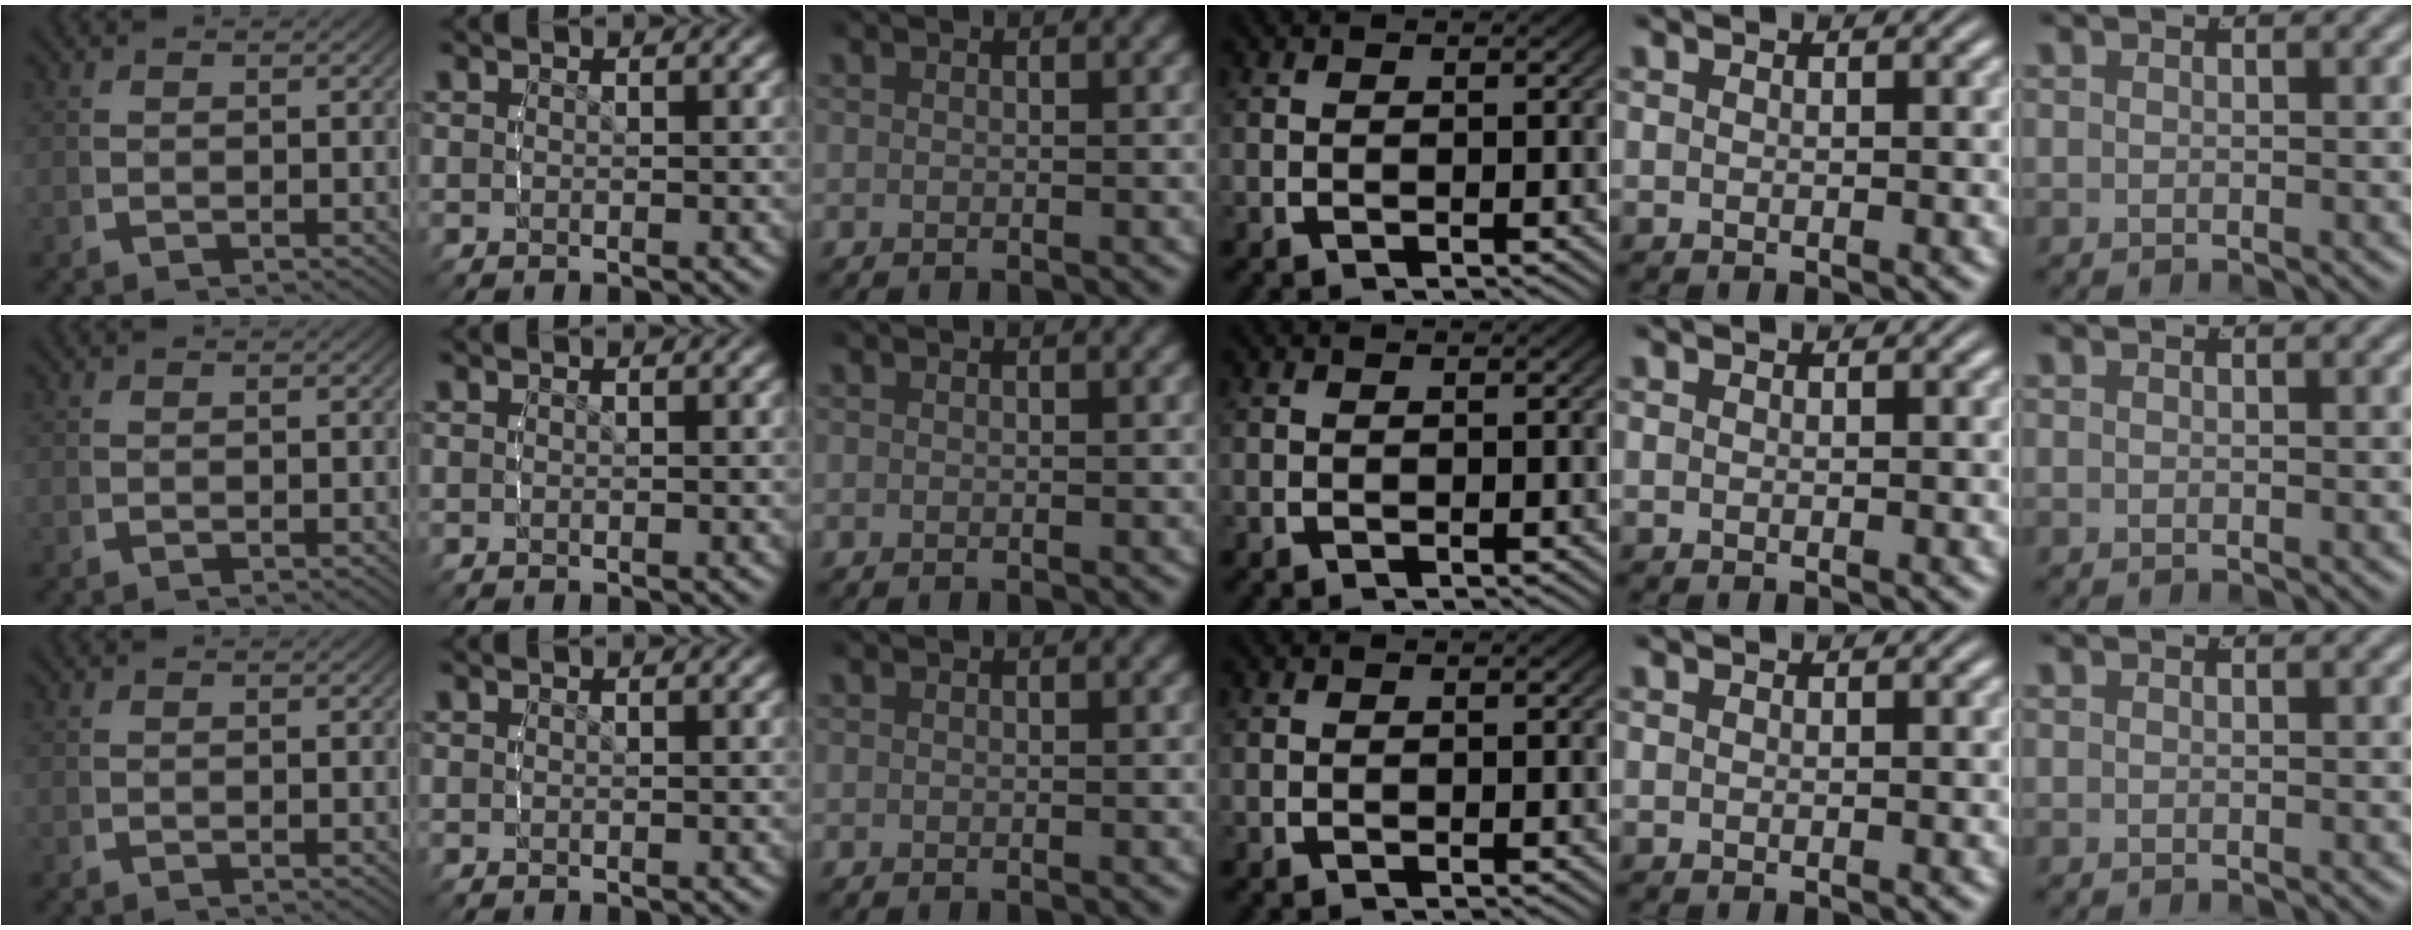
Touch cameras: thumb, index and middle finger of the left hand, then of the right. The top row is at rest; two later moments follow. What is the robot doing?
{"motion": "lift_and_place", "object": "bottle"}